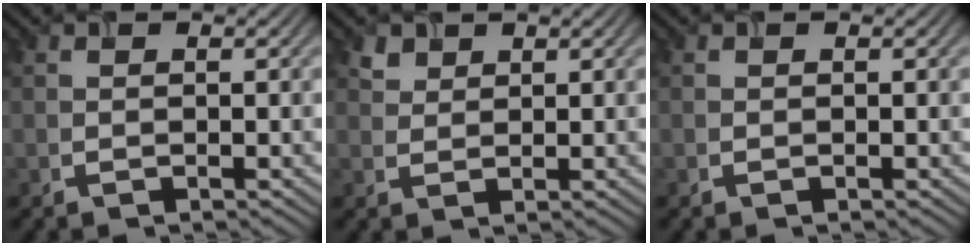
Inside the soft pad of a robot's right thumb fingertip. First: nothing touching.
{"total": 1.8, "force": [1.4, 1.1, 0.5], "torque": [-0.014, 0.000, 0.029]}
{"total": 0.0}